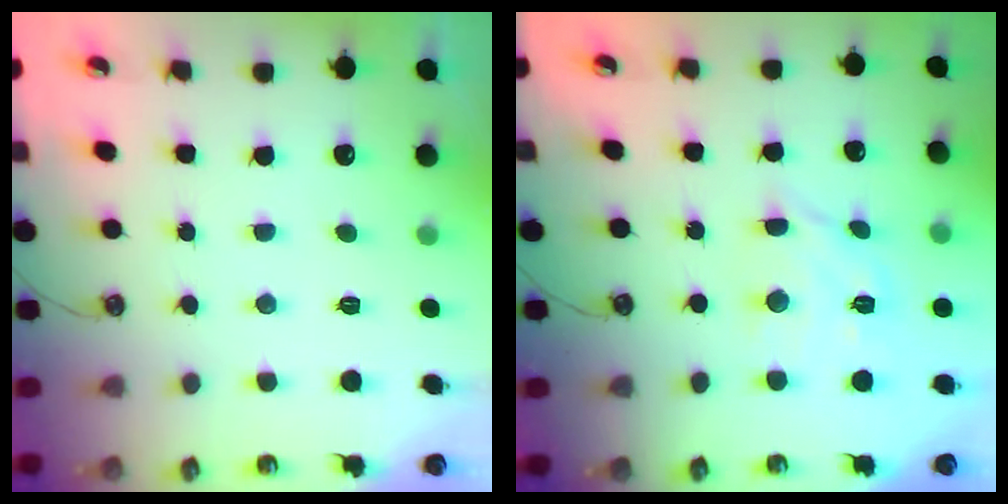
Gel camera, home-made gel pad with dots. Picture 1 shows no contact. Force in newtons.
{"total": 12.0, "press": 12.0, "slide": 0.8}